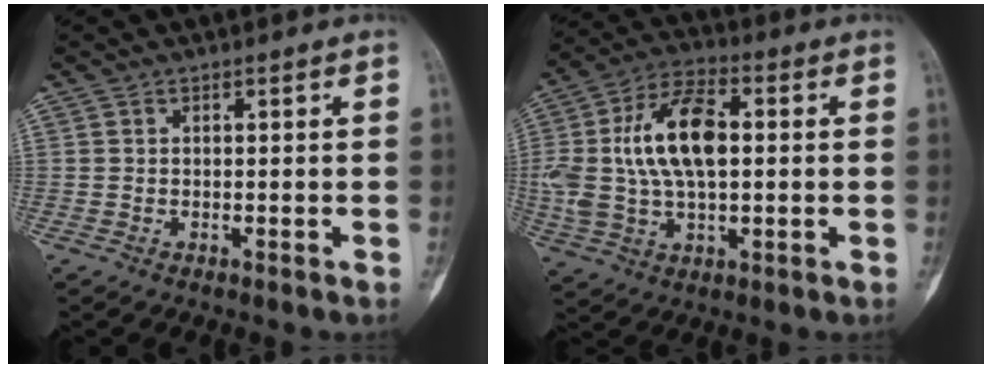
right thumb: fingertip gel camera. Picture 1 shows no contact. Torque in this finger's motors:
{"motor_torque": [1.40, 2.85, 0.35, 0.02, 0.55]}